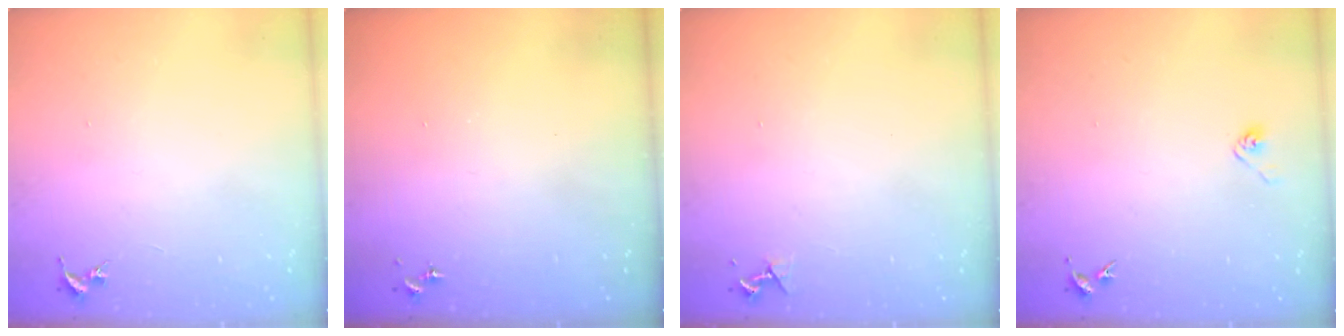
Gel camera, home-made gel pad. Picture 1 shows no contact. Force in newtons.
{"total": 0.0}
{"total": 3.8, "press": 3.7, "slide": 0.6}
{"total": 2.9, "press": 2.8, "slide": 0.8}